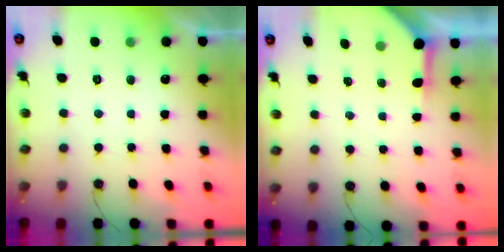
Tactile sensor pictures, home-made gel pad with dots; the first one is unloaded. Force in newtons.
{"total": 3.9, "press": 3.9, "slide": 0.5}